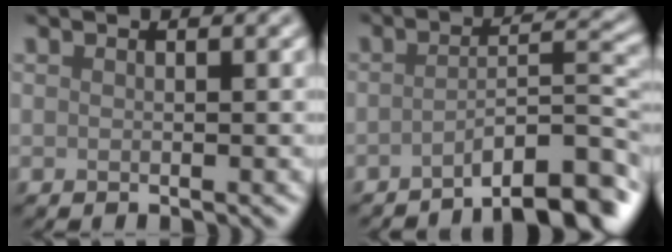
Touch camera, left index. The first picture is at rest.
{"total": 7.0, "force": [-4.4, 1.5, 5.2], "torque": [-0.069, 0.011, -0.071]}